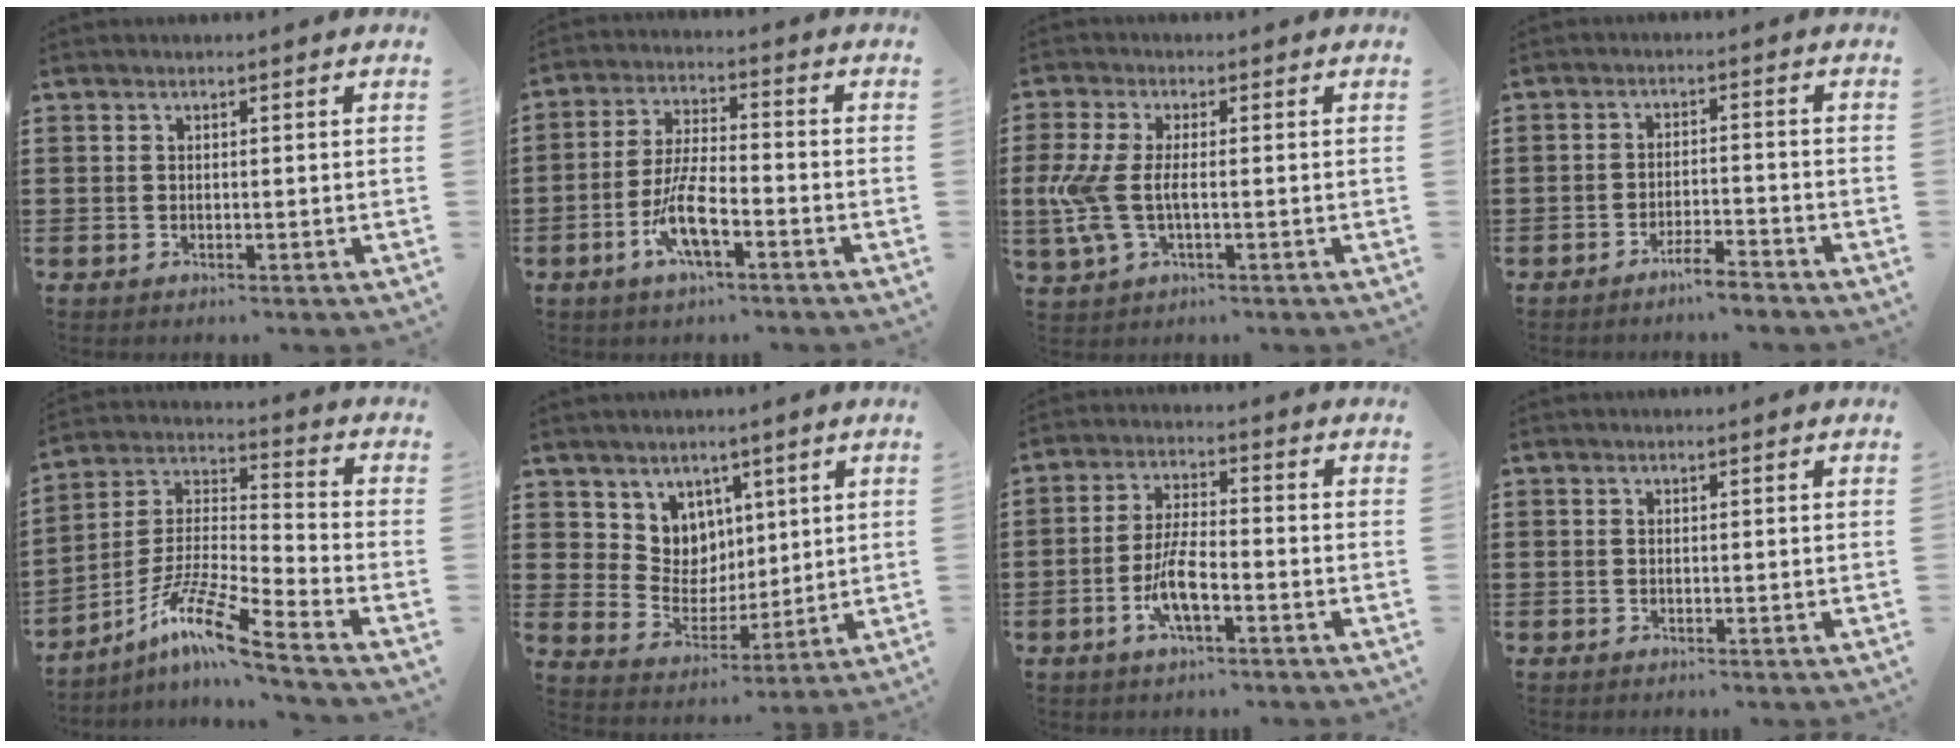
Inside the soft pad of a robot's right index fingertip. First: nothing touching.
{"total": 7.7, "force": [-3.5, 2.1, 6.5], "torque": [-0.142, -0.008, -0.070]}
{"total": 5.9, "force": [-0.6, 2.6, 5.2], "torque": [-0.139, -0.012, -0.020]}
{"total": 3.5, "force": [-3.3, 0.0, 1.1], "torque": [-0.020, 0.002, -0.065]}
{"total": 11.1, "force": [-9.0, 0.1, 6.5], "torque": [-0.137, -0.003, -0.182]}
{"total": 6.7, "force": [4.3, 5.2, -0.3], "torque": [-0.039, -0.026, 0.085]}
{"total": 6.5, "force": [-2.7, 1.8, 5.6], "torque": [-0.124, -0.005, -0.056]}
{"total": 0.0}